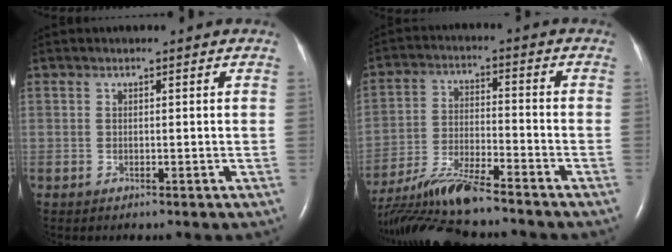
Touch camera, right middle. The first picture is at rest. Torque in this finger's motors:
{"motor_torque": [1.05, -1.09, 0.14, 0.05]}